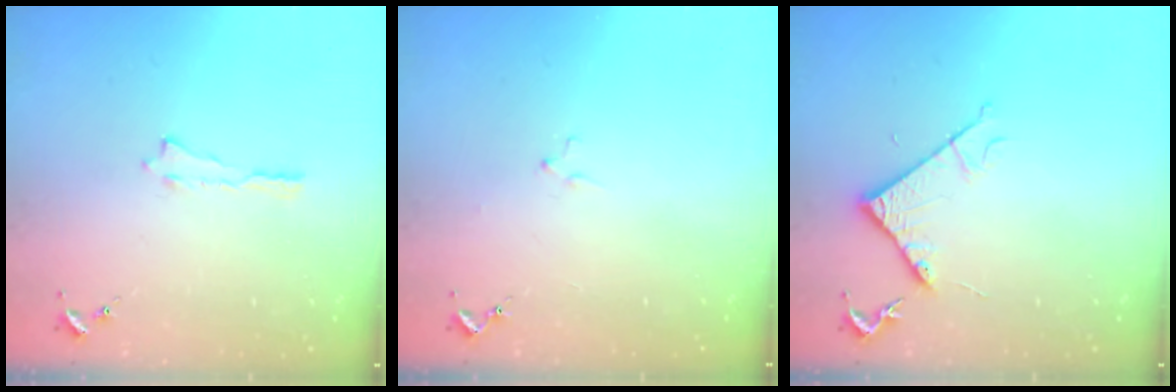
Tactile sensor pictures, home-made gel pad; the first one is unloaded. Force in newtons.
{"total": 0.8, "press": 0.8, "slide": 0.2}
{"total": 5.1, "press": 5.1, "slide": 0.6}